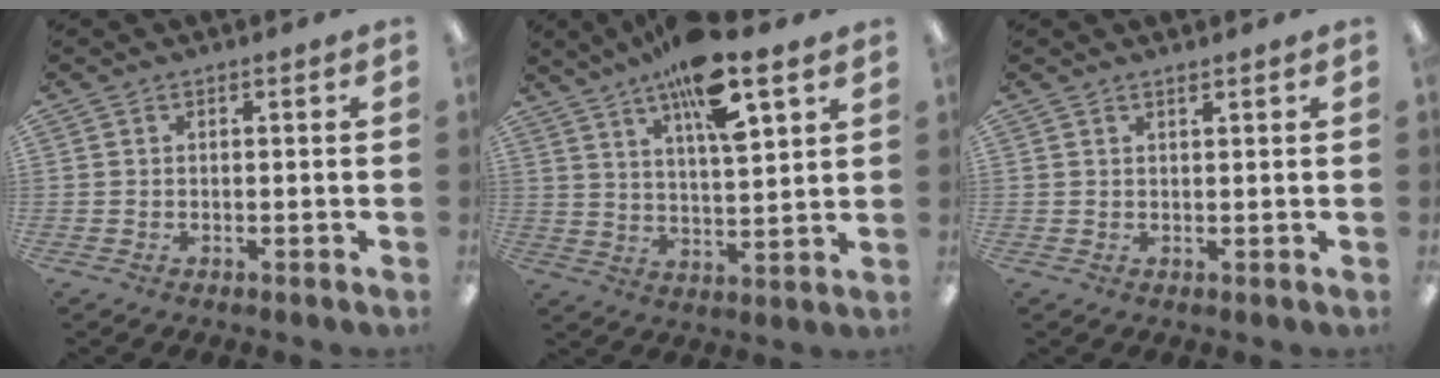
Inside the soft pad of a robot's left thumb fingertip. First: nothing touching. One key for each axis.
{"total": 14.2, "fx": 9.4, "fy": 3.7, "fz": 10.0, "tx": -0.166, "ty": -0.047, "tz": 0.156}
{"total": 1.0, "fx": 0.9, "fy": 0.1, "fz": 0.3, "tx": -0.007, "ty": -0.001, "tz": 0.017}